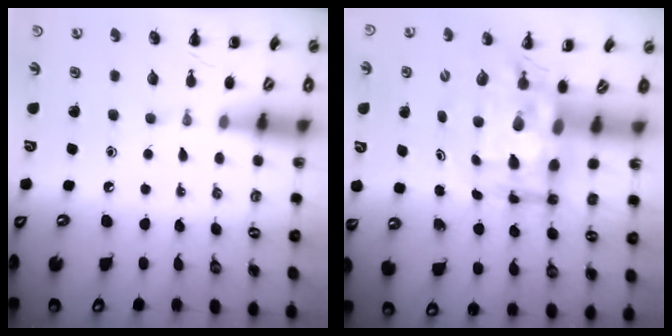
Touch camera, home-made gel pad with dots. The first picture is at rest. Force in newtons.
{"total": 8.3, "press": 7.9, "slide": 2.6}